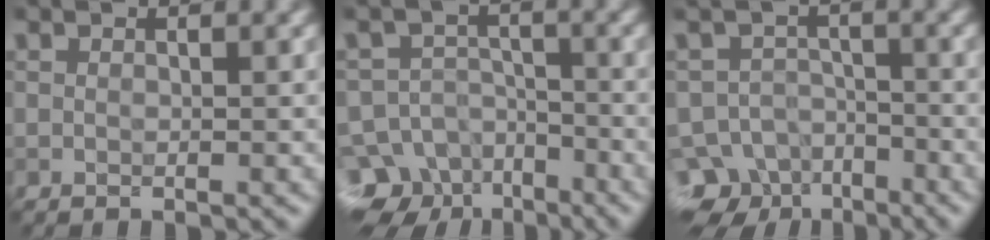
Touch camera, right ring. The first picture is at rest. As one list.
[{"total": 11.1, "force": [-8.4, 6.9, 2.6], "torque": [-0.036, -0.004, -0.124]}, {"total": 9.0, "force": [-7.2, 5.1, 2.2], "torque": [-0.012, -0.001, -0.111]}]